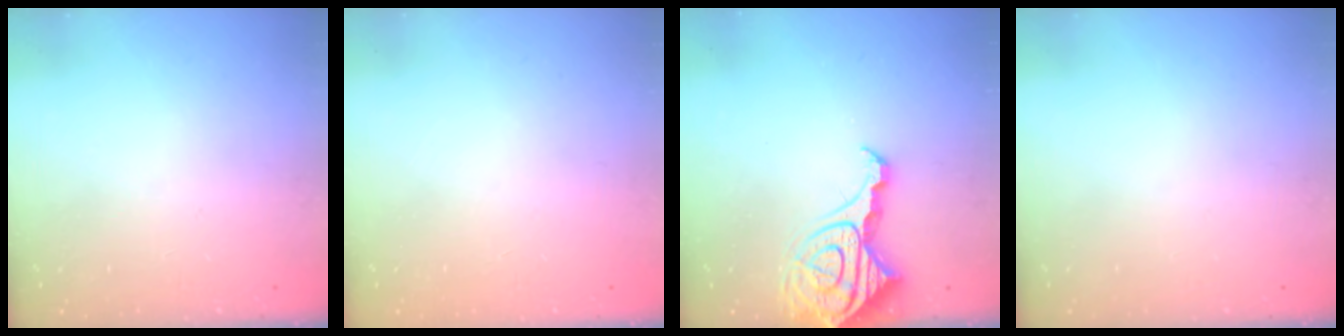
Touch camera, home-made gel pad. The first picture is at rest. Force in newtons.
{"total": 0.0}
{"total": 14.6, "press": 14.5, "slide": 1.4}
{"total": 0.0}